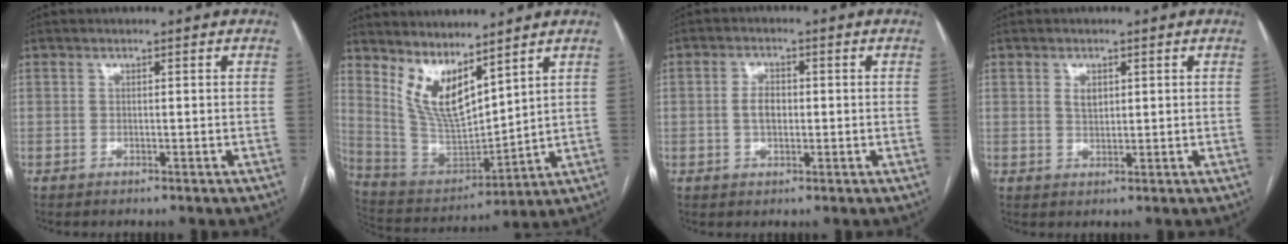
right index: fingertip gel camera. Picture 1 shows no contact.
{"total": 10.3, "force": [6.8, 3.0, 7.1], "torque": [-0.147, -0.009, 0.157]}
{"total": 3.2, "force": [-0.1, 1.9, 2.6], "torque": [-0.051, 0.006, -0.001]}
{"total": 2.3, "force": [0.9, 1.4, 1.7], "torque": [-0.030, 0.000, 0.017]}